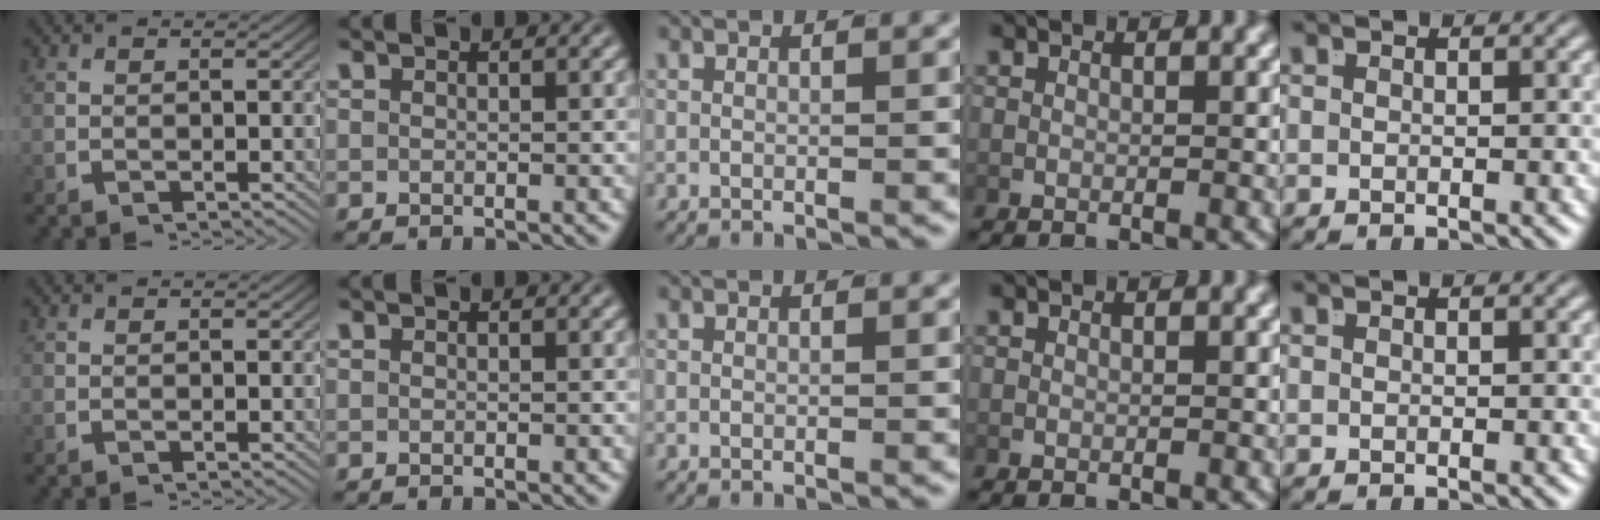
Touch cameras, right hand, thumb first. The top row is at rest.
{}